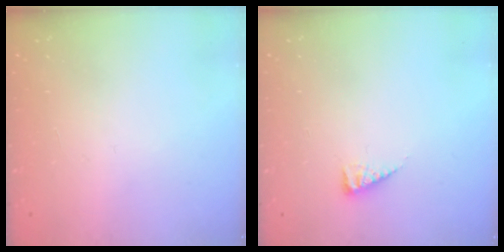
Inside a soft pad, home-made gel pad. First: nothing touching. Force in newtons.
{"total": 3.8, "press": 3.8, "slide": 0.5}